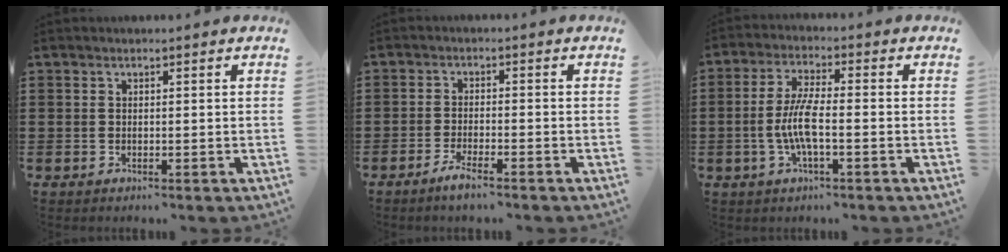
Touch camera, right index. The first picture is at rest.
{"total": 2.6, "force": [-2.3, -0.1, 1.2], "torque": [-0.026, 0.002, -0.046]}
{"total": 6.2, "force": [-1.6, 1.5, 5.8], "torque": [-0.128, -0.004, -0.037]}